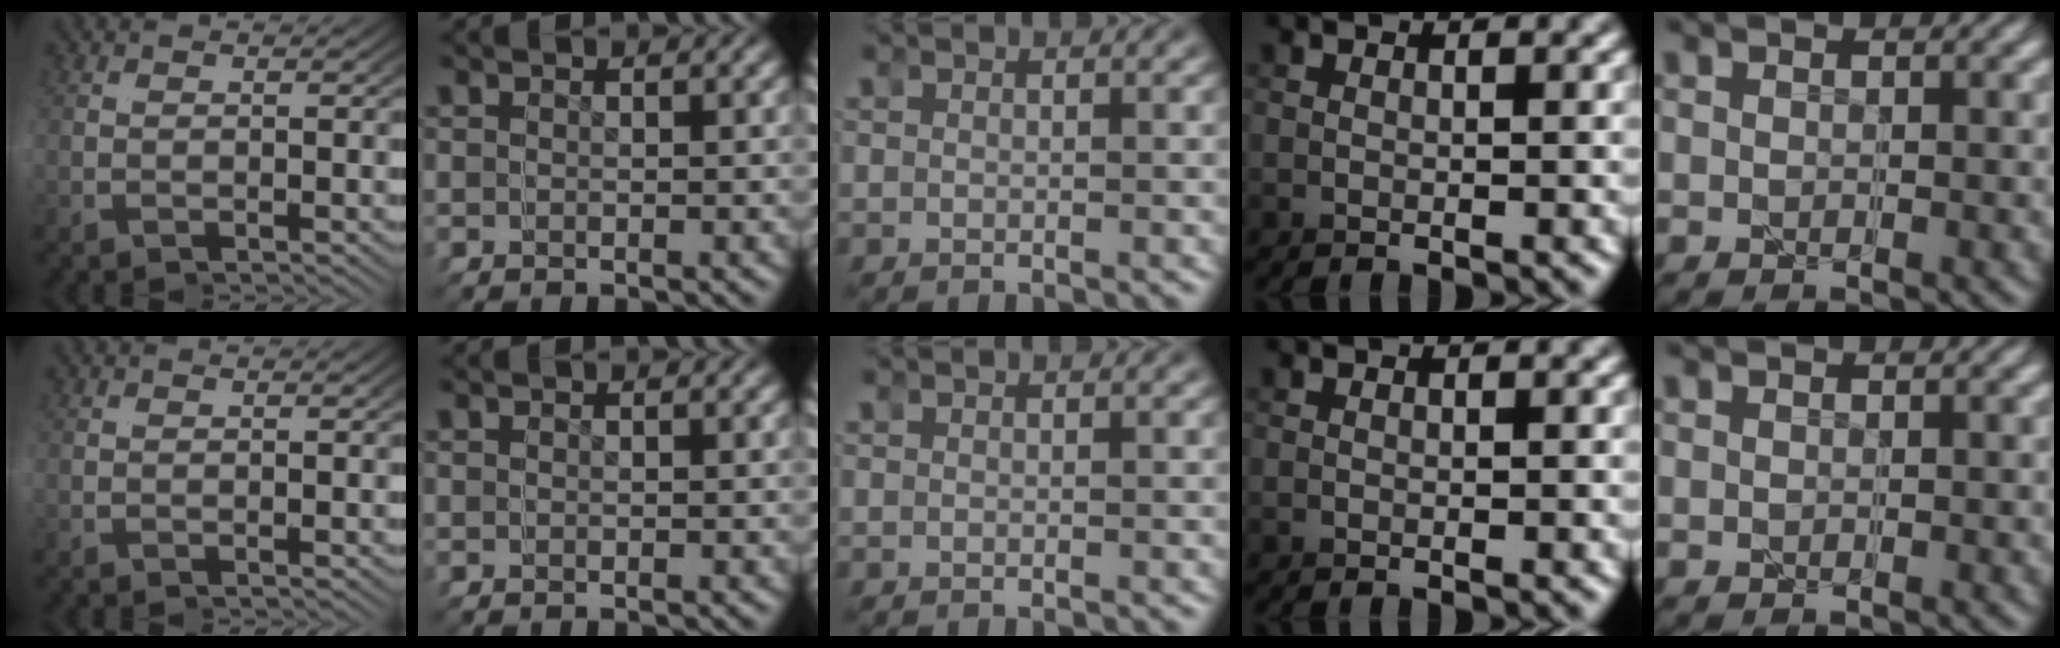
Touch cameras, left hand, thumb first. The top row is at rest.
{}